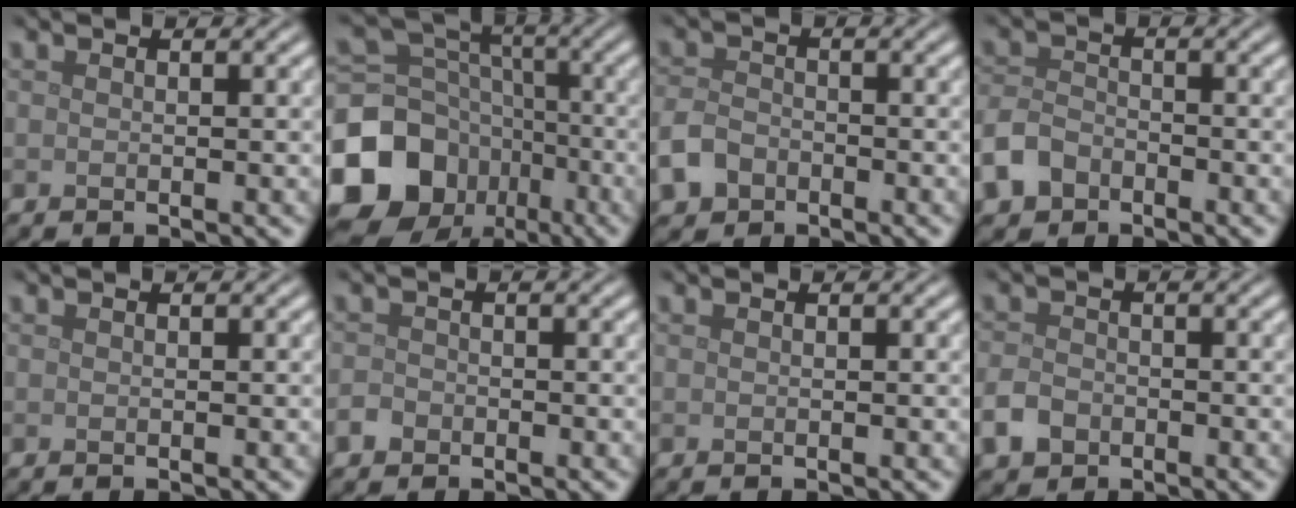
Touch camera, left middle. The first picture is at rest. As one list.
[{"total": 15.2, "force": [-7.4, 12.1, 5.4], "torque": [-0.139, -0.014, -0.135]}, {"total": 3.1, "force": [-1.8, 2.2, 1.4], "torque": [-0.032, -0.003, -0.041]}, {"total": 3.7, "force": [-2.3, 2.4, 1.5], "torque": [-0.035, -0.001, -0.053]}, {"total": 0.0}, {"total": 1.3, "force": [-0.8, 0.9, 0.3], "torque": [-0.003, 0.001, -0.018]}, {"total": 0.0}, {"total": 2.5, "force": [-1.4, 1.8, 1.1], "torque": [-0.021, -0.001, -0.032]}]